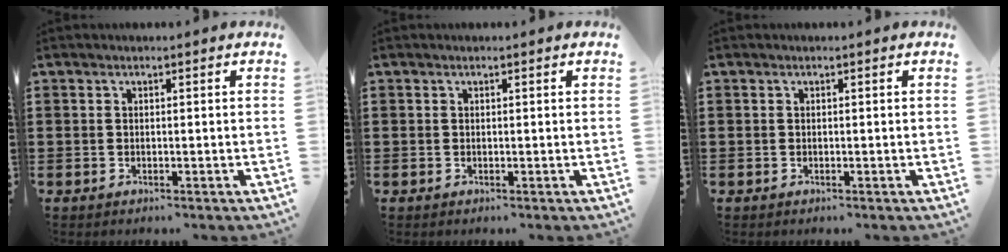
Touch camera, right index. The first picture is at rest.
{"total": 0.0}
{"total": 0.0}